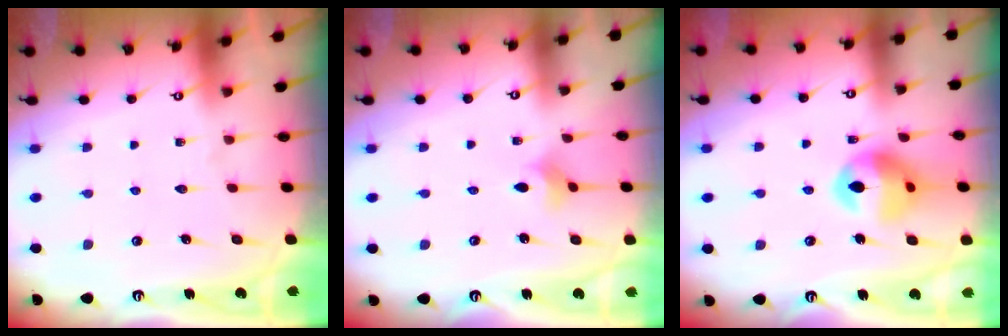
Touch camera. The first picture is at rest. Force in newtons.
{"total": 3.3, "press": 3.3, "slide": 0.5}
{"total": 13.3, "press": 13.2, "slide": 1.6}